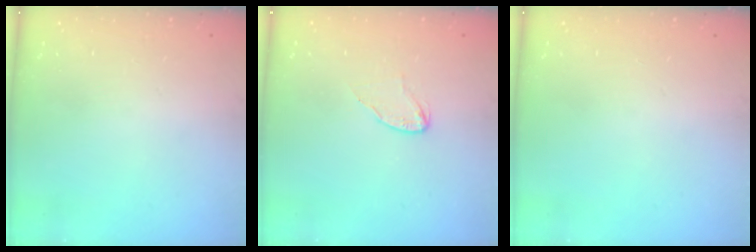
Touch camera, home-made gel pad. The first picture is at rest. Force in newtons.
{"total": 3.7, "press": 3.7, "slide": 0.3}
{"total": 0.0}